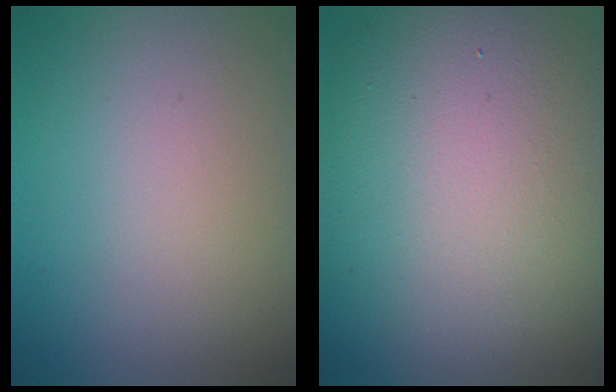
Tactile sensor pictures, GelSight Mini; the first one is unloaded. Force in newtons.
{"total": 15.0, "press": 15.0, "slide": 0.5}